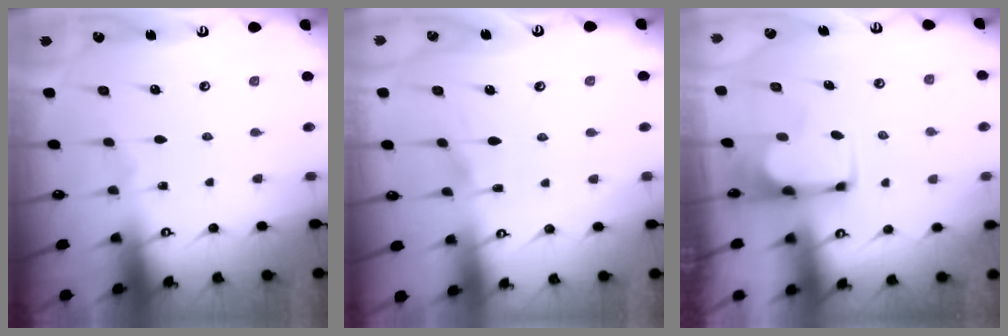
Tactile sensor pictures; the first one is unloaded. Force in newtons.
{"total": 3.2, "press": 3.2, "slide": 0.4}
{"total": 3.8, "press": 3.7, "slide": 0.4}